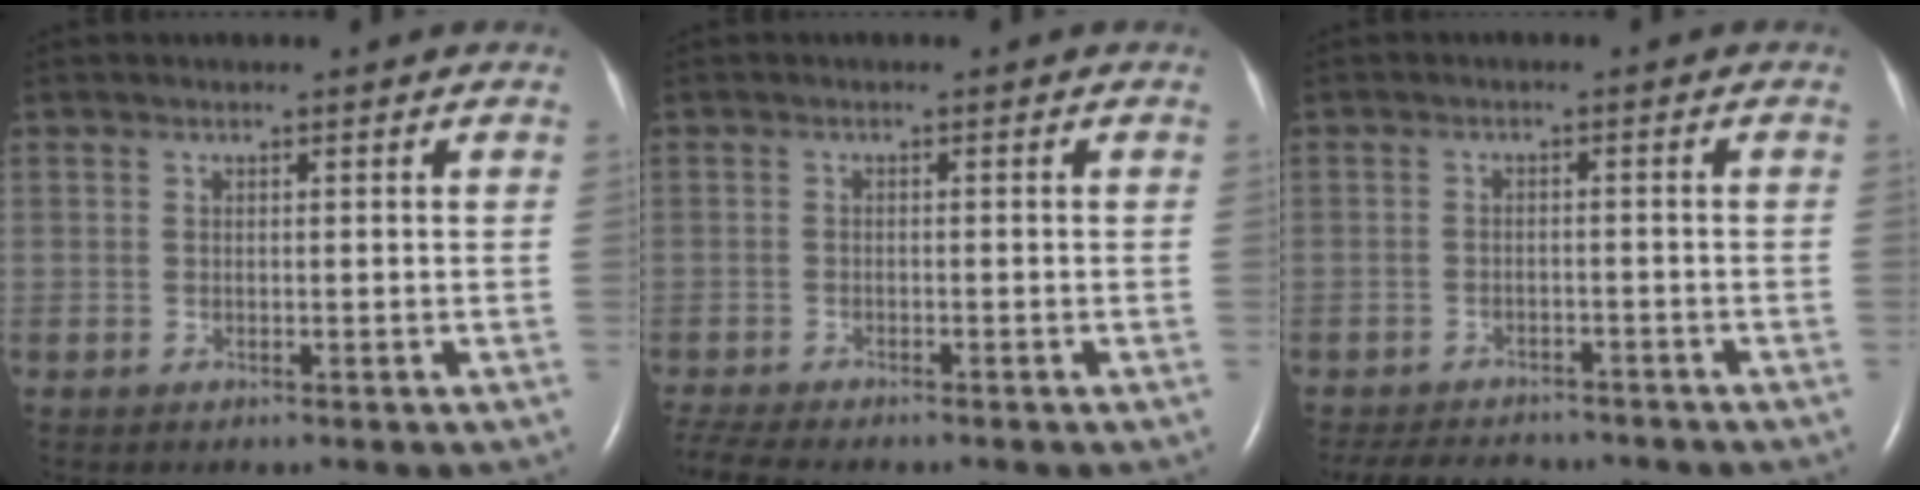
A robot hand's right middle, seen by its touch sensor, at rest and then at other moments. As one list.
[{"total": 6.6, "force": [-5.8, 1.0, 3.0], "torque": [-0.062, -0.011, -0.095]}, {"total": 10.4, "force": [-9.3, 3.4, 3.2], "torque": [-0.064, -0.005, -0.124]}]